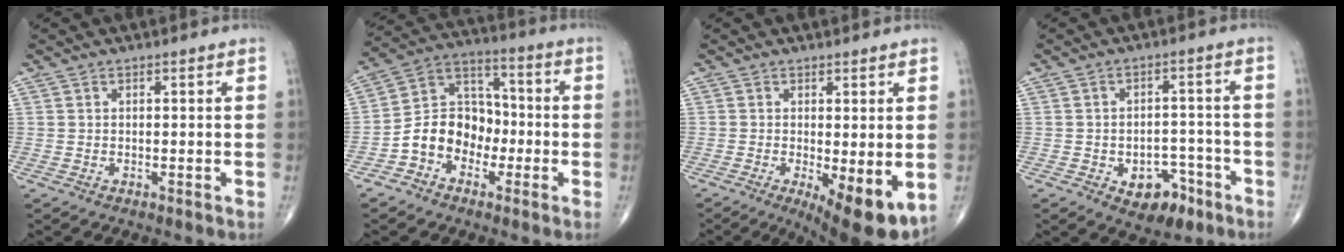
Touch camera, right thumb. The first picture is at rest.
{"total": 11.3, "force": [-3.8, 8.9, 5.9], "torque": [-0.068, 0.056, -0.079]}
{"total": 9.9, "force": [-2.6, 3.1, 9.0], "torque": [-0.127, -0.023, -0.031]}
{"total": 8.4, "force": [-4.2, 5.3, 5.0], "torque": [-0.034, 0.034, -0.052]}